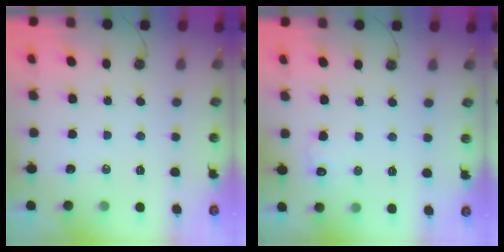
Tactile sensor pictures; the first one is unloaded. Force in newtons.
{"total": 5.4, "press": 5.3, "slide": 1.2}